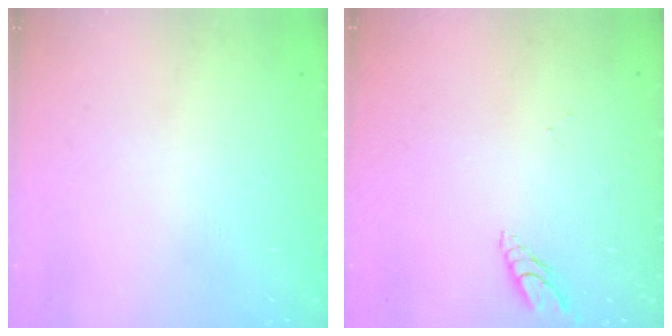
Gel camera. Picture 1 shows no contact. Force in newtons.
{"total": 7.1, "press": 7.1, "slide": 0.6}